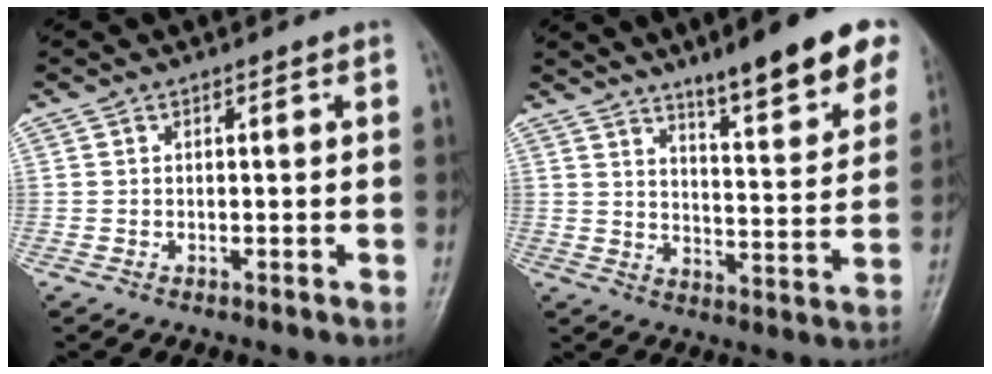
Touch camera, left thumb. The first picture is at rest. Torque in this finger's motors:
{"motor_torque": [0.51, 0.41, 1.58, -1.19, 0.15]}